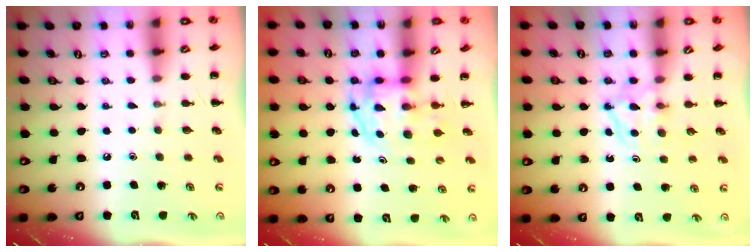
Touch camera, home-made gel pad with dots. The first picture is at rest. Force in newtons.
{"total": 3.7, "press": 3.6, "slide": 0.5}
{"total": 4.6, "press": 4.4, "slide": 1.3}